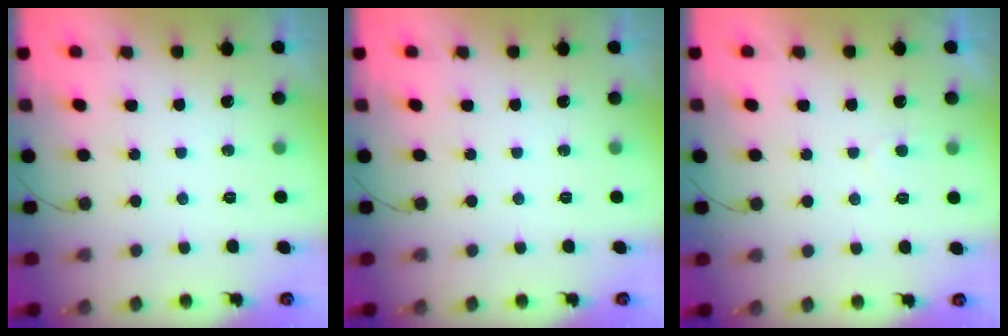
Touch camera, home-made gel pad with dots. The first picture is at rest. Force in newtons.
{"total": 0.0}
{"total": 2.8, "press": 2.8, "slide": 0.3}